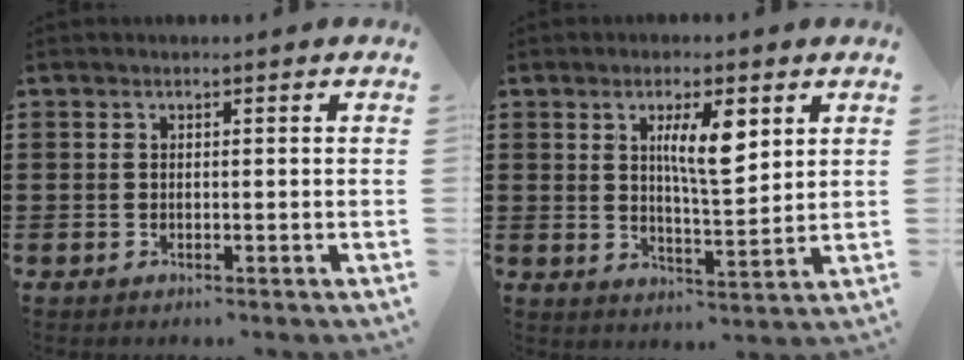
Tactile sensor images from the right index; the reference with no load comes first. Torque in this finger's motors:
{"motor_torque": [0.84, 0.66, 0.62, 0.14]}